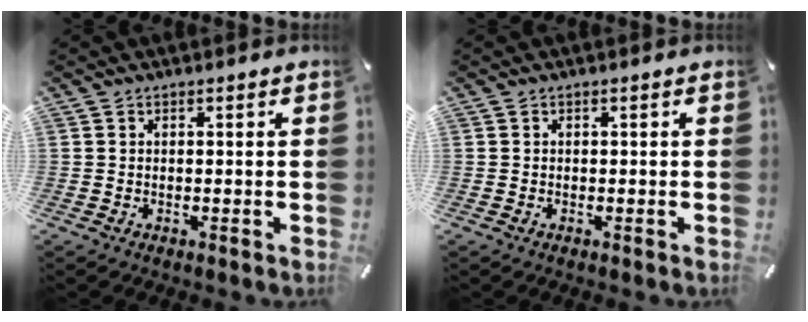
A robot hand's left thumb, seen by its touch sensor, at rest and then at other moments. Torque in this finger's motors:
{"motor_torque": [-0.01, 0.01, 0.00, 0.00, 0.00]}